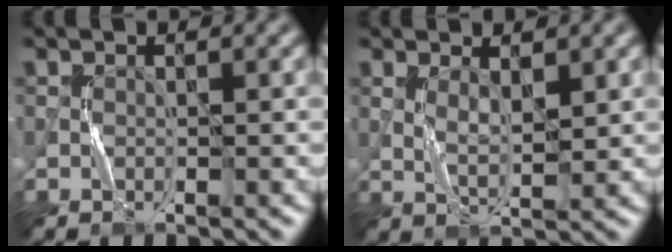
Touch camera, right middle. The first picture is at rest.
{"total": 2.3, "force": [1.0, 0.7, 2.0], "torque": [-0.041, -0.007, 0.022]}